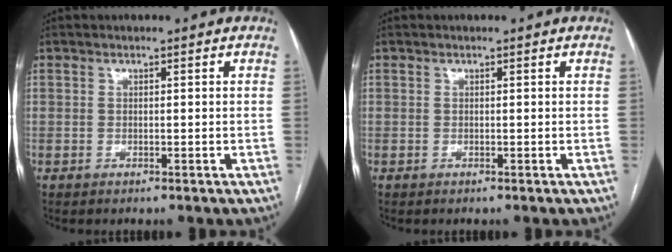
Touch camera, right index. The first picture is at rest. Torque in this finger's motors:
{"motor_torque": [0.00, 0.00, 0.00, 0.00]}